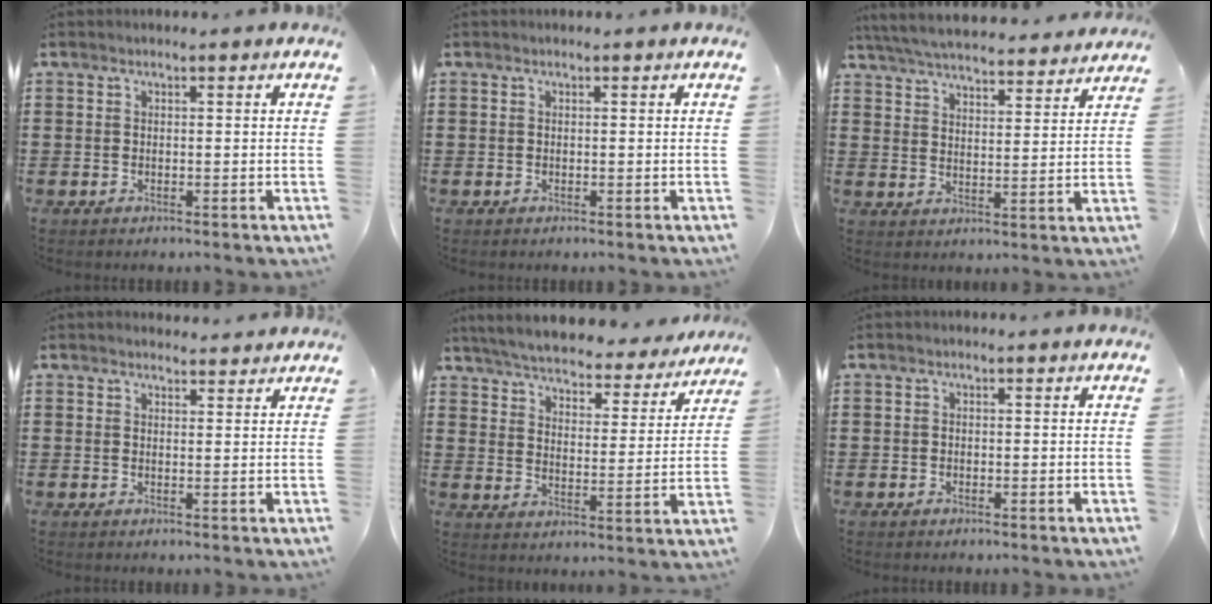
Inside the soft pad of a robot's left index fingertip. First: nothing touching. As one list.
[{"total": 0.0}, {"total": 5.7, "force": [5.5, 0.5, 1.2], "torque": [-0.048, -0.029, 0.097]}, {"total": 1.8, "force": [1.8, 0.4, 0.1], "torque": [-0.005, 0.001, 0.034]}, {"total": 5.3, "force": [5.2, 0.1, 0.9], "torque": [-0.044, -0.039, 0.087]}, {"total": 0.6, "force": [-0.2, 0.5, 0.1], "torque": [-0.005, 0.002, -0.004]}]